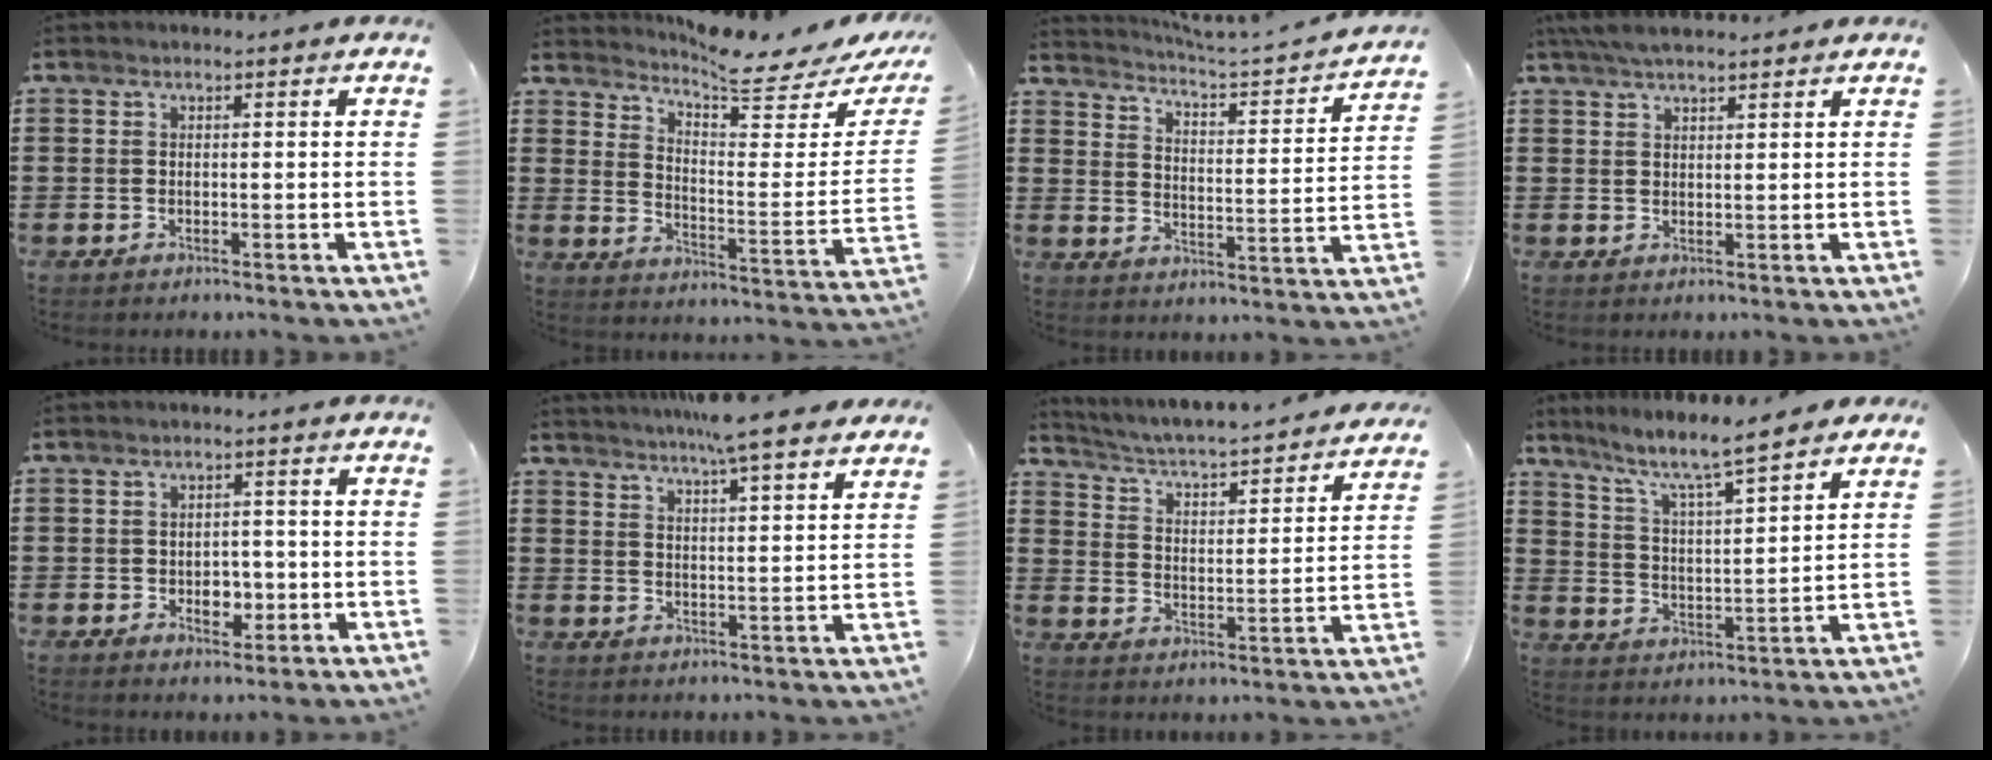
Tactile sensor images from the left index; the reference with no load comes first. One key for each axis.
{"total": 6.5, "fx": 5.8, "fy": 0.2, "fz": 2.9, "tx": -0.070, "ty": -0.047, "tz": 0.095}
{"total": 2.4, "fx": 2.2, "fy": -0.4, "fz": 0.9, "tx": -0.034, "ty": -0.030, "tz": 0.024}
{"total": 3.8, "fx": 3.3, "fy": 0.7, "fz": 1.8, "tx": -0.043, "ty": -0.002, "tz": 0.062}
{"total": 3.3, "fx": -0.7, "fy": 2.4, "fz": 2.1, "tx": -0.029, "ty": -0.002, "tz": -0.019}
{"total": 6.8, "fx": 5.9, "fy": -0.4, "fz": 3.3, "tx": -0.073, "ty": -0.020, "tz": 0.102}
{"total": 3.4, "fx": 3.2, "fy": -0.2, "fz": 1.1, "tx": -0.040, "ty": -0.035, "tz": 0.042}
{"total": 6.5, "fx": 5.6, "fy": 0.1, "fz": 3.3, "tx": -0.087, "ty": -0.035, "tz": 0.089}